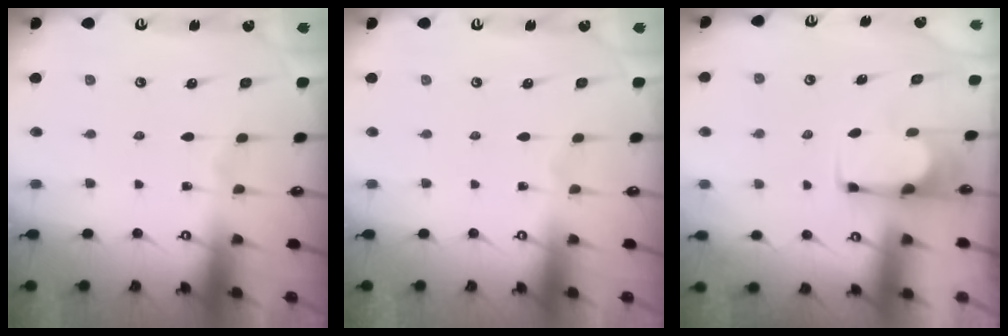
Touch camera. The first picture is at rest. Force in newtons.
{"total": 0.0}
{"total": 1.8, "press": 1.7, "slide": 0.6}